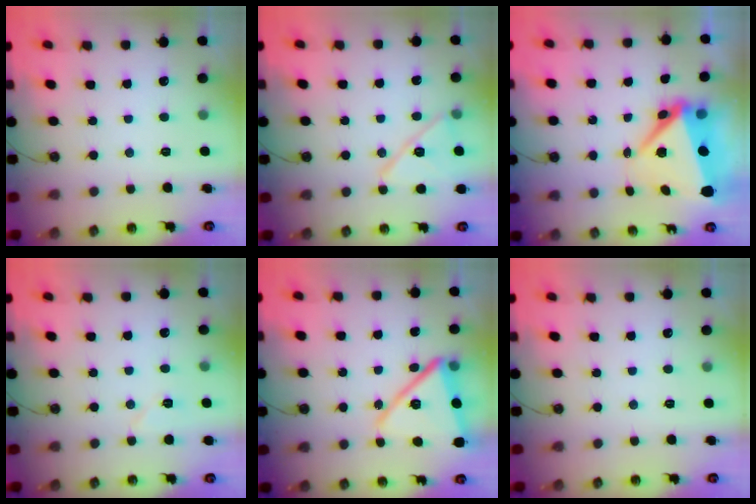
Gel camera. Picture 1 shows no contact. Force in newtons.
{"total": 13.1, "press": 13.1, "slide": 0.6}
{"total": 9.8, "press": 9.7, "slide": 1.2}
{"total": 5.8, "press": 5.5, "slide": 1.7}
{"total": 16.9, "press": 16.7, "slide": 2.4}
{"total": 0.0}